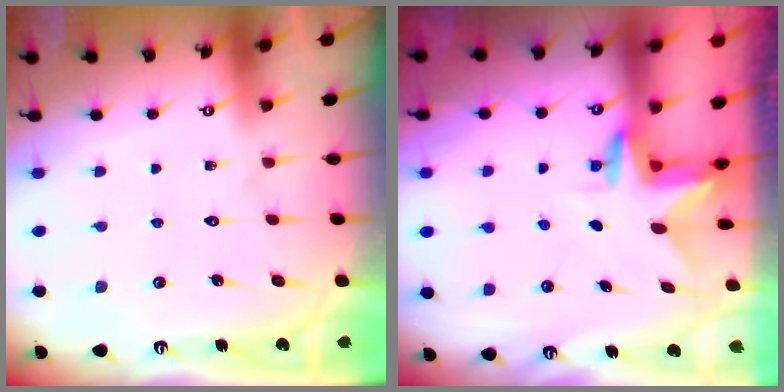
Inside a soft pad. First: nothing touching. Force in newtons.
{"total": 3.0, "press": 3.0, "slide": 0.2}